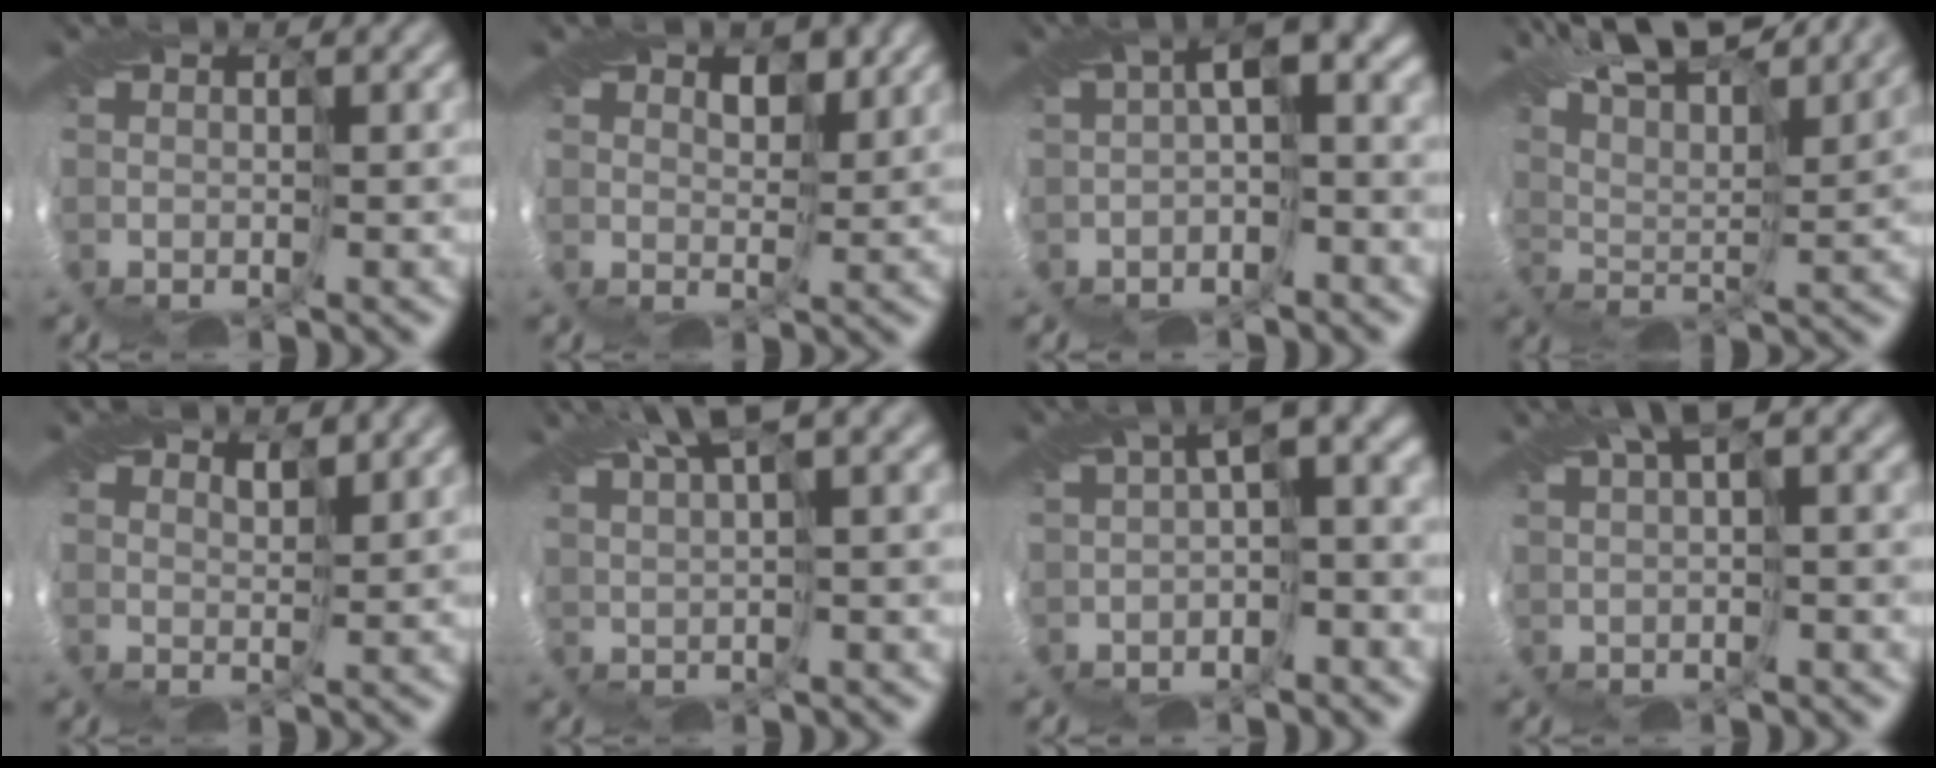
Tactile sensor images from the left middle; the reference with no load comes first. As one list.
[{"total": 1.8, "force": [1.2, 1.1, 0.7], "torque": [-0.014, -0.004, 0.021]}, {"total": 5.2, "force": [-0.2, 2.2, 4.7], "torque": [-0.073, 0.018, -0.017]}, {"total": 11.4, "force": [9.1, 2.7, 6.4], "torque": [-0.125, 0.020, 0.119]}, {"total": 1.1, "force": [1.0, 0.2, 0.2], "torque": [-0.005, -0.003, 0.022]}, {"total": 5.6, "force": [3.4, 0.8, 4.4], "torque": [-0.080, 0.021, 0.065]}, {"total": 6.8, "force": [0.5, 2.9, 6.2], "torque": [-0.085, 0.008, 0.000]}, {"total": 3.7, "force": [1.7, 0.6, 3.3], "torque": [-0.058, 0.017, 0.036]}]